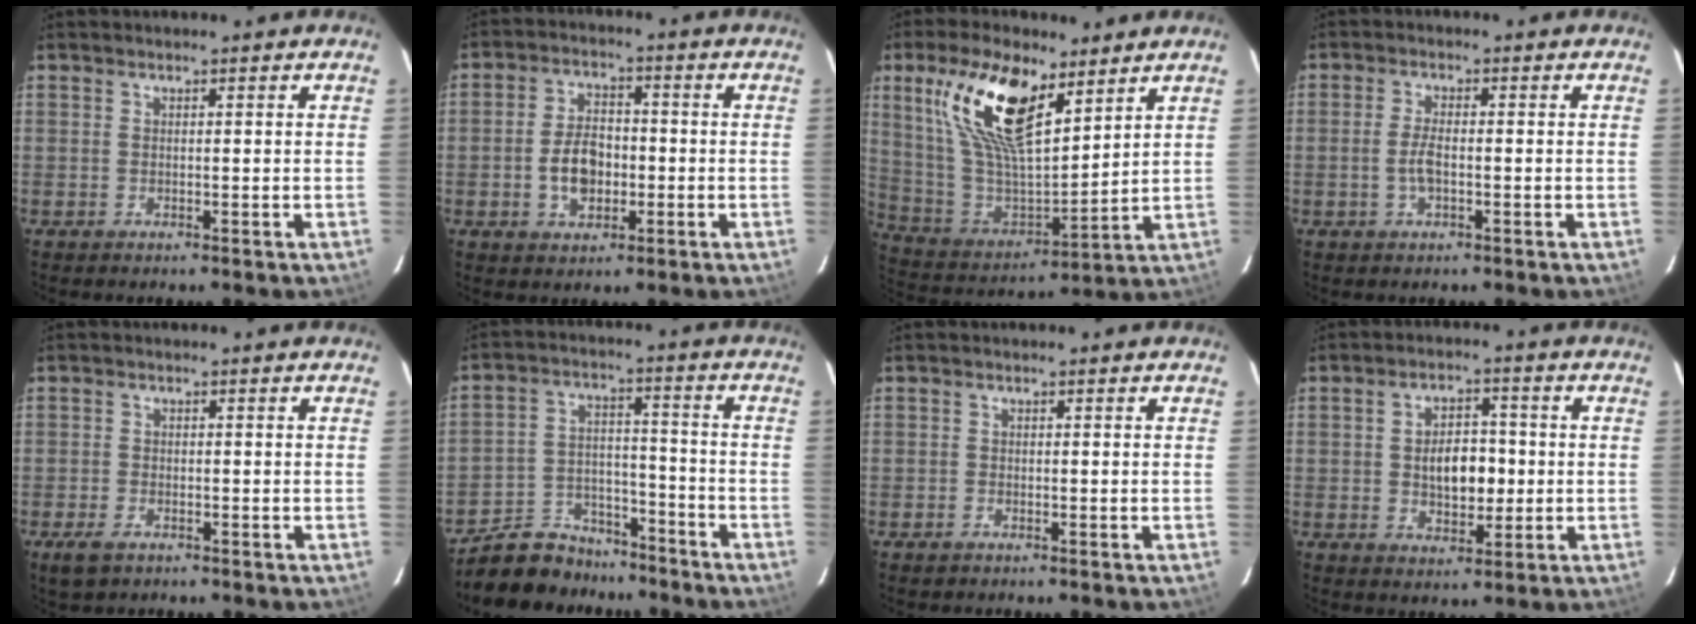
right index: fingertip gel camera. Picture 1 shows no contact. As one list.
[{"total": 7.6, "force": [-1.8, 4.8, 5.6], "torque": [-0.107, 0.014, -0.024]}, {"total": 19.8, "force": [10.5, 8.4, 14.5], "torque": [-0.290, 0.015, 0.214]}, {"total": 3.5, "force": [-0.9, 1.2, 3.1], "torque": [-0.066, 0.000, -0.017]}, {"total": 4.0, "force": [-2.5, 2.2, 2.2], "torque": [-0.054, -0.009, -0.044]}, {"total": 12.8, "force": [-10.8, 6.3, 3.0], "torque": [-0.081, 0.028, -0.163]}, {"total": 1.1, "force": [-0.8, 0.7, 0.3], "torque": [-0.006, 0.000, -0.013]}, {"total": 7.6, "force": [-0.4, 4.6, 6.1], "torque": [-0.106, 0.011, 0.000]}]